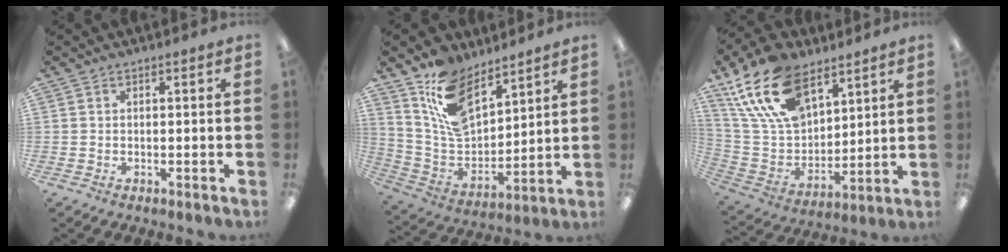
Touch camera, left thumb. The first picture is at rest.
{"total": 14.7, "force": [10.0, 7.5, 7.7], "torque": [-0.162, -0.046, 0.195]}
{"total": 20.6, "force": [12.3, 11.6, 11.7], "torque": [-0.256, -0.052, 0.226]}